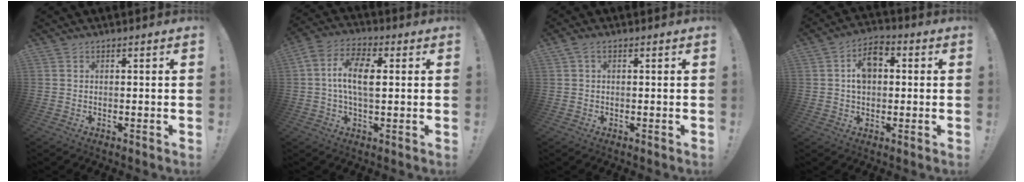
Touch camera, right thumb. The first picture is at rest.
{"total": 10.7, "force": [0.9, 5.7, 9.0], "torque": [-0.174, 0.007, 0.015]}
{"total": 1.9, "force": [0.5, 1.1, 1.4], "torque": [-0.026, 0.002, 0.008]}
{"total": 8.4, "force": [1.2, 5.9, 5.8], "torque": [-0.084, 0.012, 0.023]}